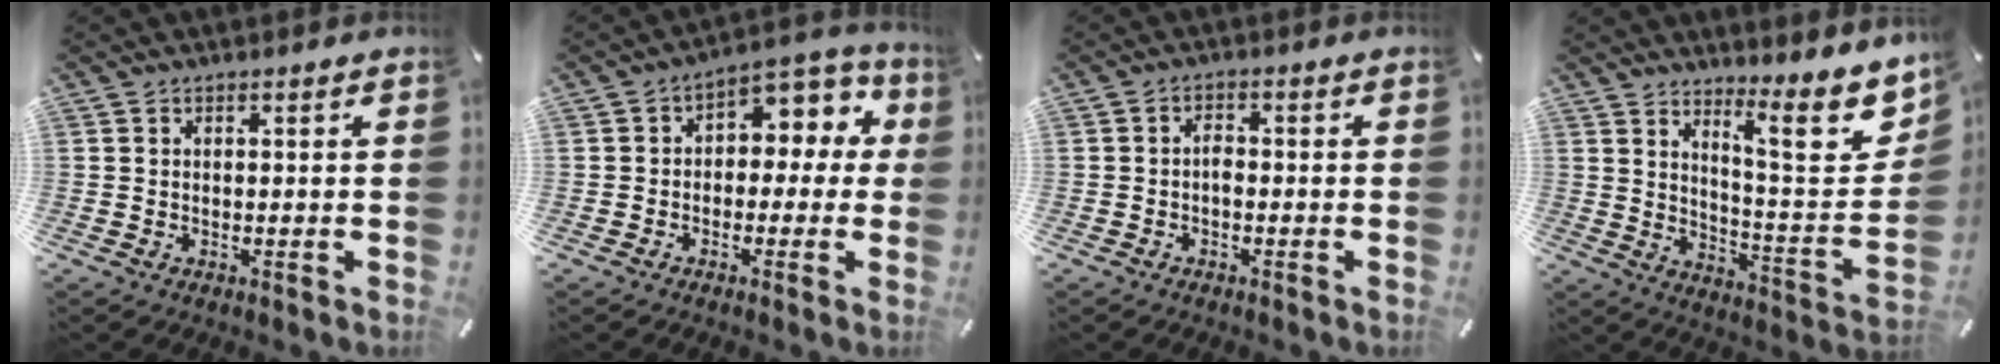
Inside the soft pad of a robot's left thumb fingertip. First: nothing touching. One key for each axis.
{"total": 7.1, "fx": 1.5, "fy": 5.2, "fz": 4.5, "tx": -0.060, "ty": -0.008, "tz": 0.022}
{"total": 1.9, "fx": -0.7, "fy": 1.0, "fz": 1.5, "tx": -0.031, "ty": 0.005, "tz": -0.015}
{"total": 14.6, "fx": 9.9, "fy": 4.2, "fz": 9.8, "tx": -0.127, "ty": -0.091, "tz": 0.159}